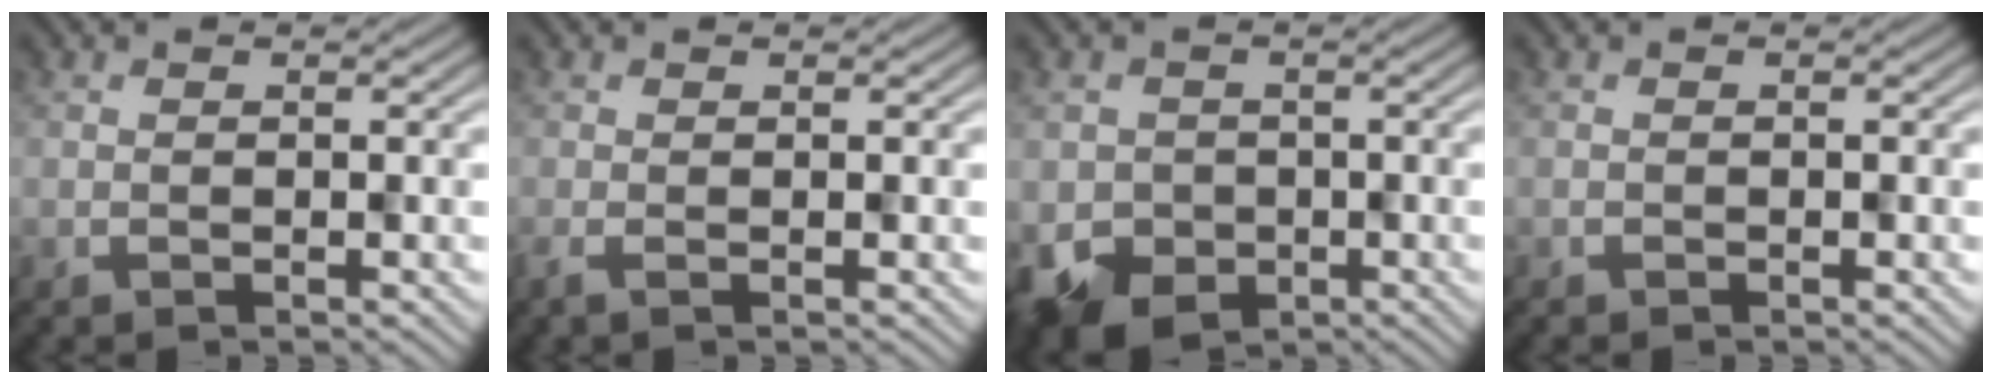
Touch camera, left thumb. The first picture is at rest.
{"total": 1.5, "force": [-0.7, 0.1, 1.3], "torque": [-0.028, -0.001, -0.013]}
{"total": 6.3, "force": [-2.9, 5.2, 2.1], "torque": [-0.049, -0.030, -0.050]}
{"total": 0.0}